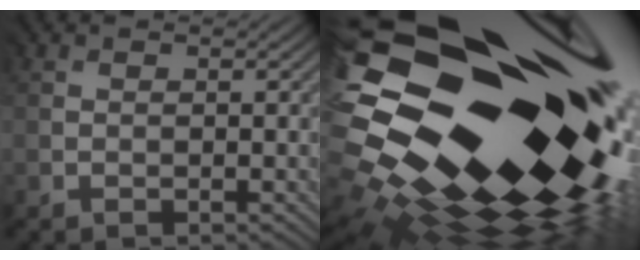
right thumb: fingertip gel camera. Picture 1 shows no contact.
{"total": 19.9, "force": [0.7, 12.2, 15.7], "torque": [-0.298, -0.019, -0.006]}